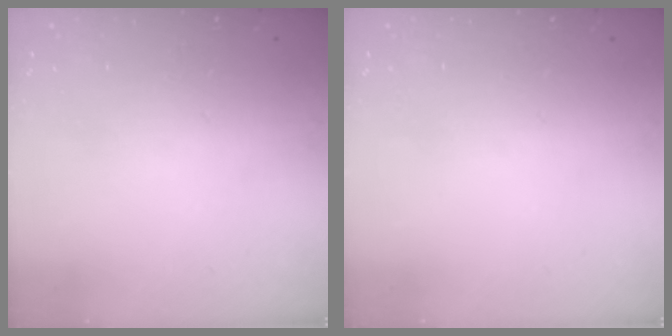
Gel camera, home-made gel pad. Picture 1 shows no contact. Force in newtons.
{"total": 0.0}